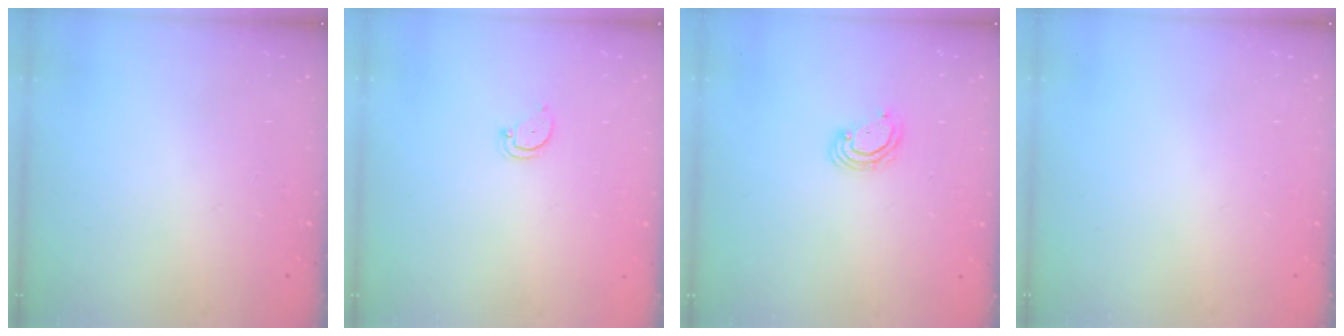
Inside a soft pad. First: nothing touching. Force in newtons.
{"total": 2.6, "press": 2.6, "slide": 0.0}
{"total": 4.9, "press": 4.9, "slide": 0.4}
{"total": 0.0}